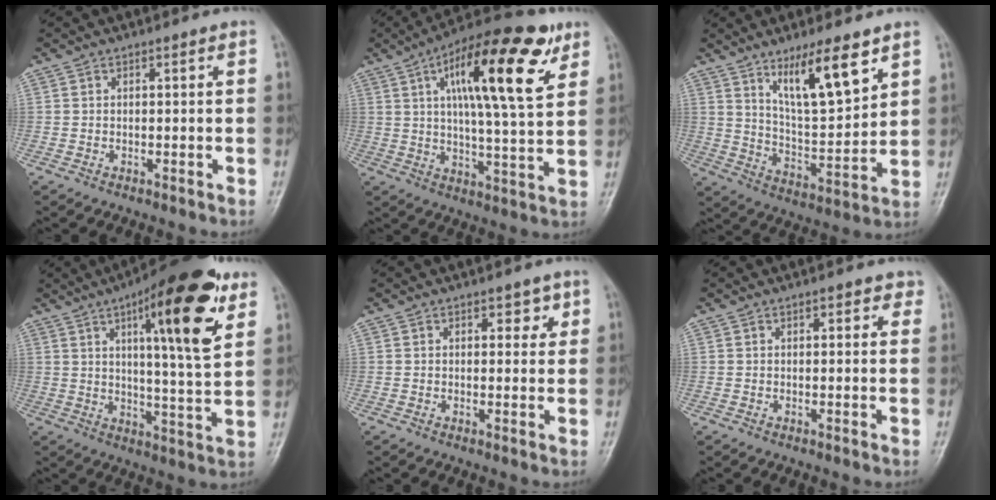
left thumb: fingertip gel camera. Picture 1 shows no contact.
{"total": 20.3, "force": [8.5, 6.0, 17.4], "torque": [-0.248, -0.015, 0.127]}
{"total": 13.1, "force": [7.8, 3.3, 9.9], "torque": [-0.152, -0.050, 0.145]}
{"total": 18.6, "force": [8.7, 4.3, 15.9], "torque": [-0.210, -0.033, 0.124]}
{"total": 2.9, "force": [1.5, 1.8, 1.7], "torque": [0.002, -0.005, 0.017]}
{"total": 2.2, "force": [1.2, 1.2, 1.3], "torque": [0.001, -0.002, 0.011]}